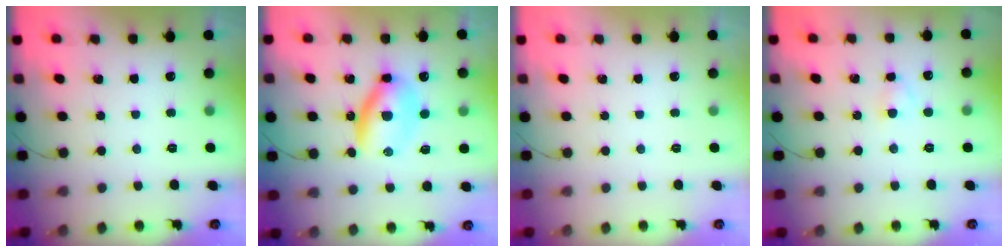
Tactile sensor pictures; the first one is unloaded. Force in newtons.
{"total": 7.1, "press": 7.1, "slide": 0.4}
{"total": 0.0}
{"total": 2.3, "press": 2.1, "slide": 1.0}